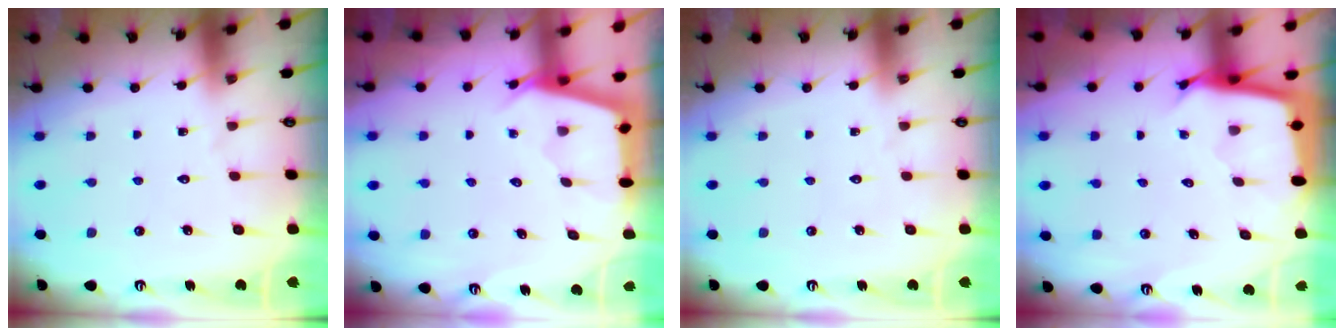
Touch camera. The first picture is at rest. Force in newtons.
{"total": 2.7, "press": 2.7, "slide": 0.3}
{"total": 0.0}
{"total": 2.7, "press": 2.7, "slide": 0.1}